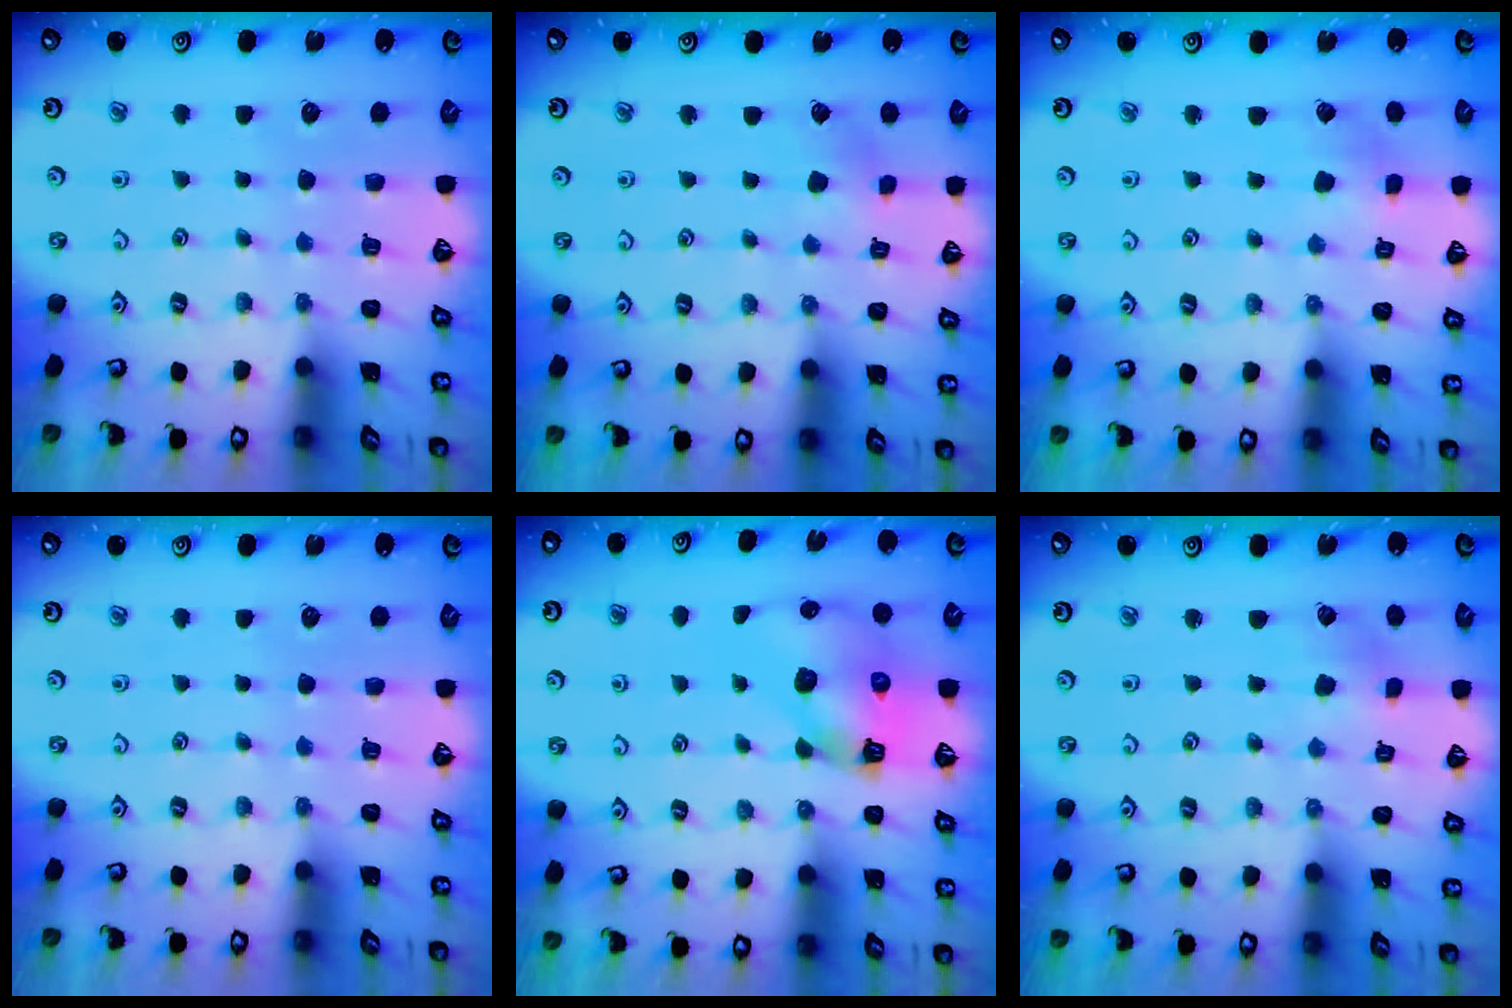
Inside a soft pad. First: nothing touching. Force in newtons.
{"total": 3.1, "press": 3.0, "slide": 0.8}
{"total": 2.9, "press": 2.9, "slide": 0.1}
{"total": 0.0}
{"total": 10.3, "press": 10.3, "slide": 0.9}
{"total": 2.3, "press": 2.3, "slide": 0.6}